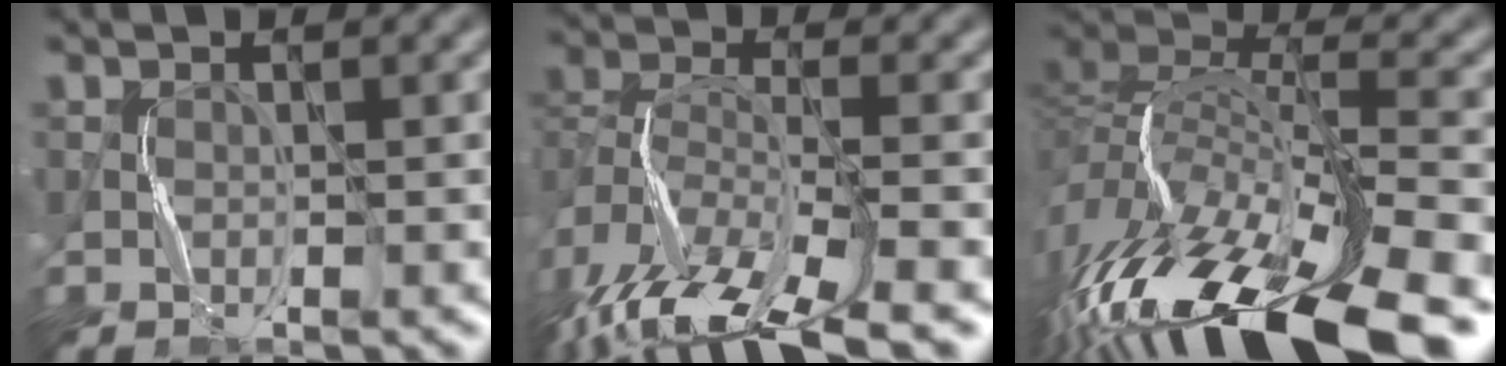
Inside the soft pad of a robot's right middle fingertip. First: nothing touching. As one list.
[{"total": 13.6, "force": [-9.6, 4.3, 8.6], "torque": [-0.176, -0.015, -0.148]}, {"total": 17.0, "force": [-9.0, 5.9, 13.1], "torque": [-0.267, -0.001, -0.157]}]